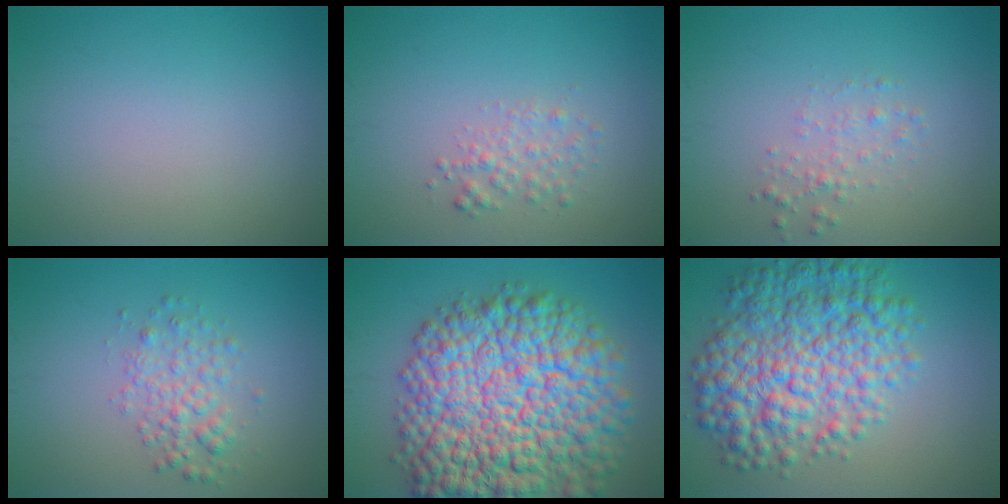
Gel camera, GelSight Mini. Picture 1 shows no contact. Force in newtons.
{"total": 1.7, "press": 1.7, "slide": 0.1}
{"total": 1.4, "press": 1.4, "slide": 0.0}
{"total": 2.6, "press": 2.6, "slide": 0.1}
{"total": 16.9, "press": 16.9, "slide": 0.7}
{"total": 9.3, "press": 9.3, "slide": 0.2}